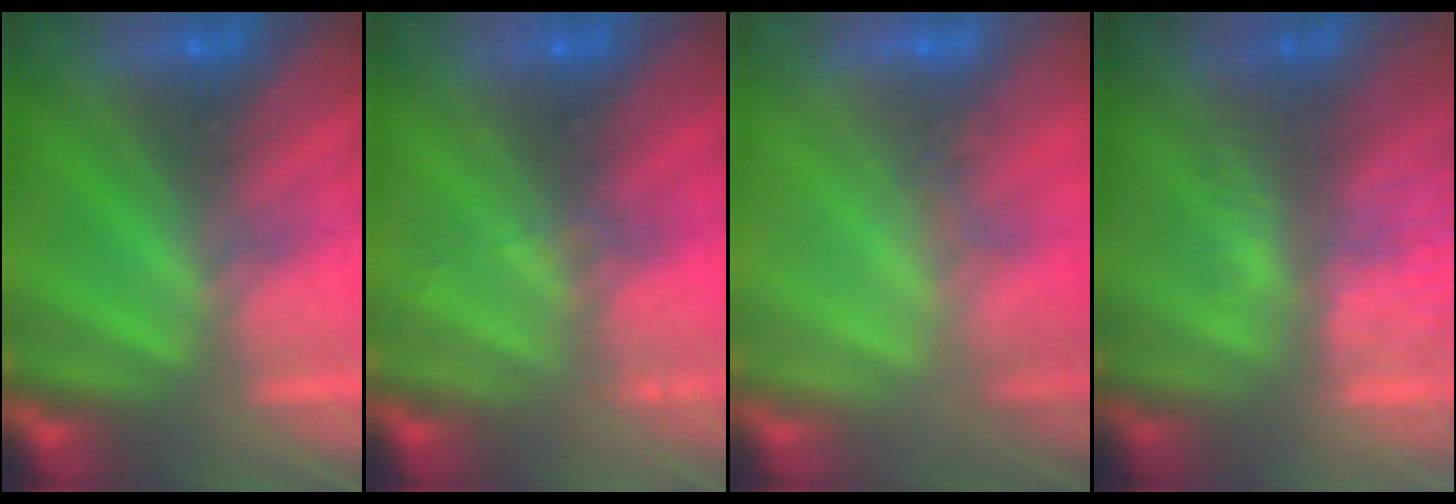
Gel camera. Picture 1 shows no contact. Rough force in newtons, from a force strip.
{"total": 2.0}
{"total": 2.8}
{"total": 4.5}